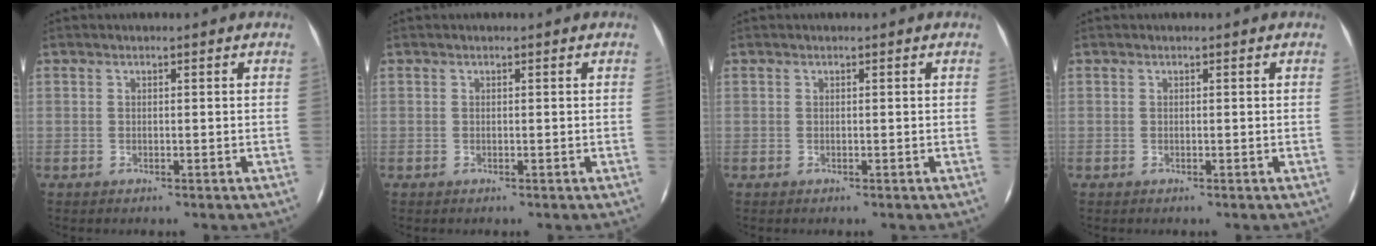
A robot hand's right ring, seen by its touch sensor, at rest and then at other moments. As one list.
[{"total": 0.0}, {"total": 0.0}, {"total": 0.0}]